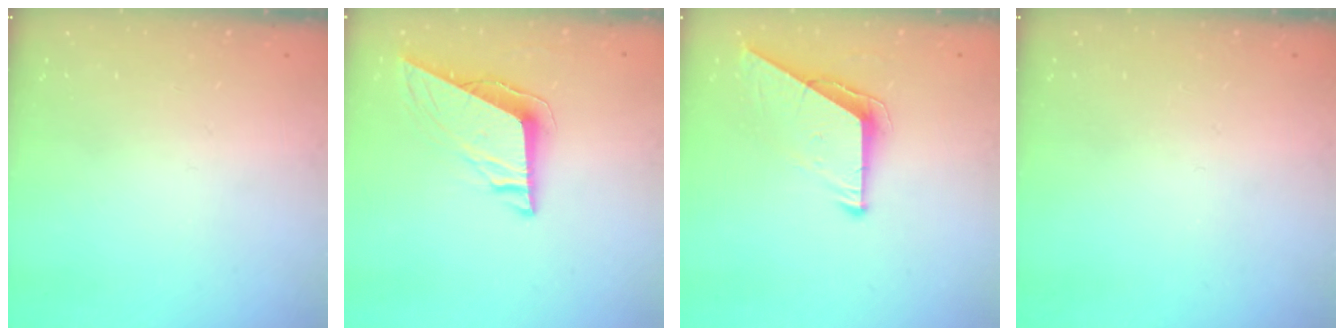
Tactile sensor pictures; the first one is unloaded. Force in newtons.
{"total": 8.8, "press": 8.7, "slide": 1.4}
{"total": 9.5, "press": 9.4, "slide": 1.0}
{"total": 0.0}